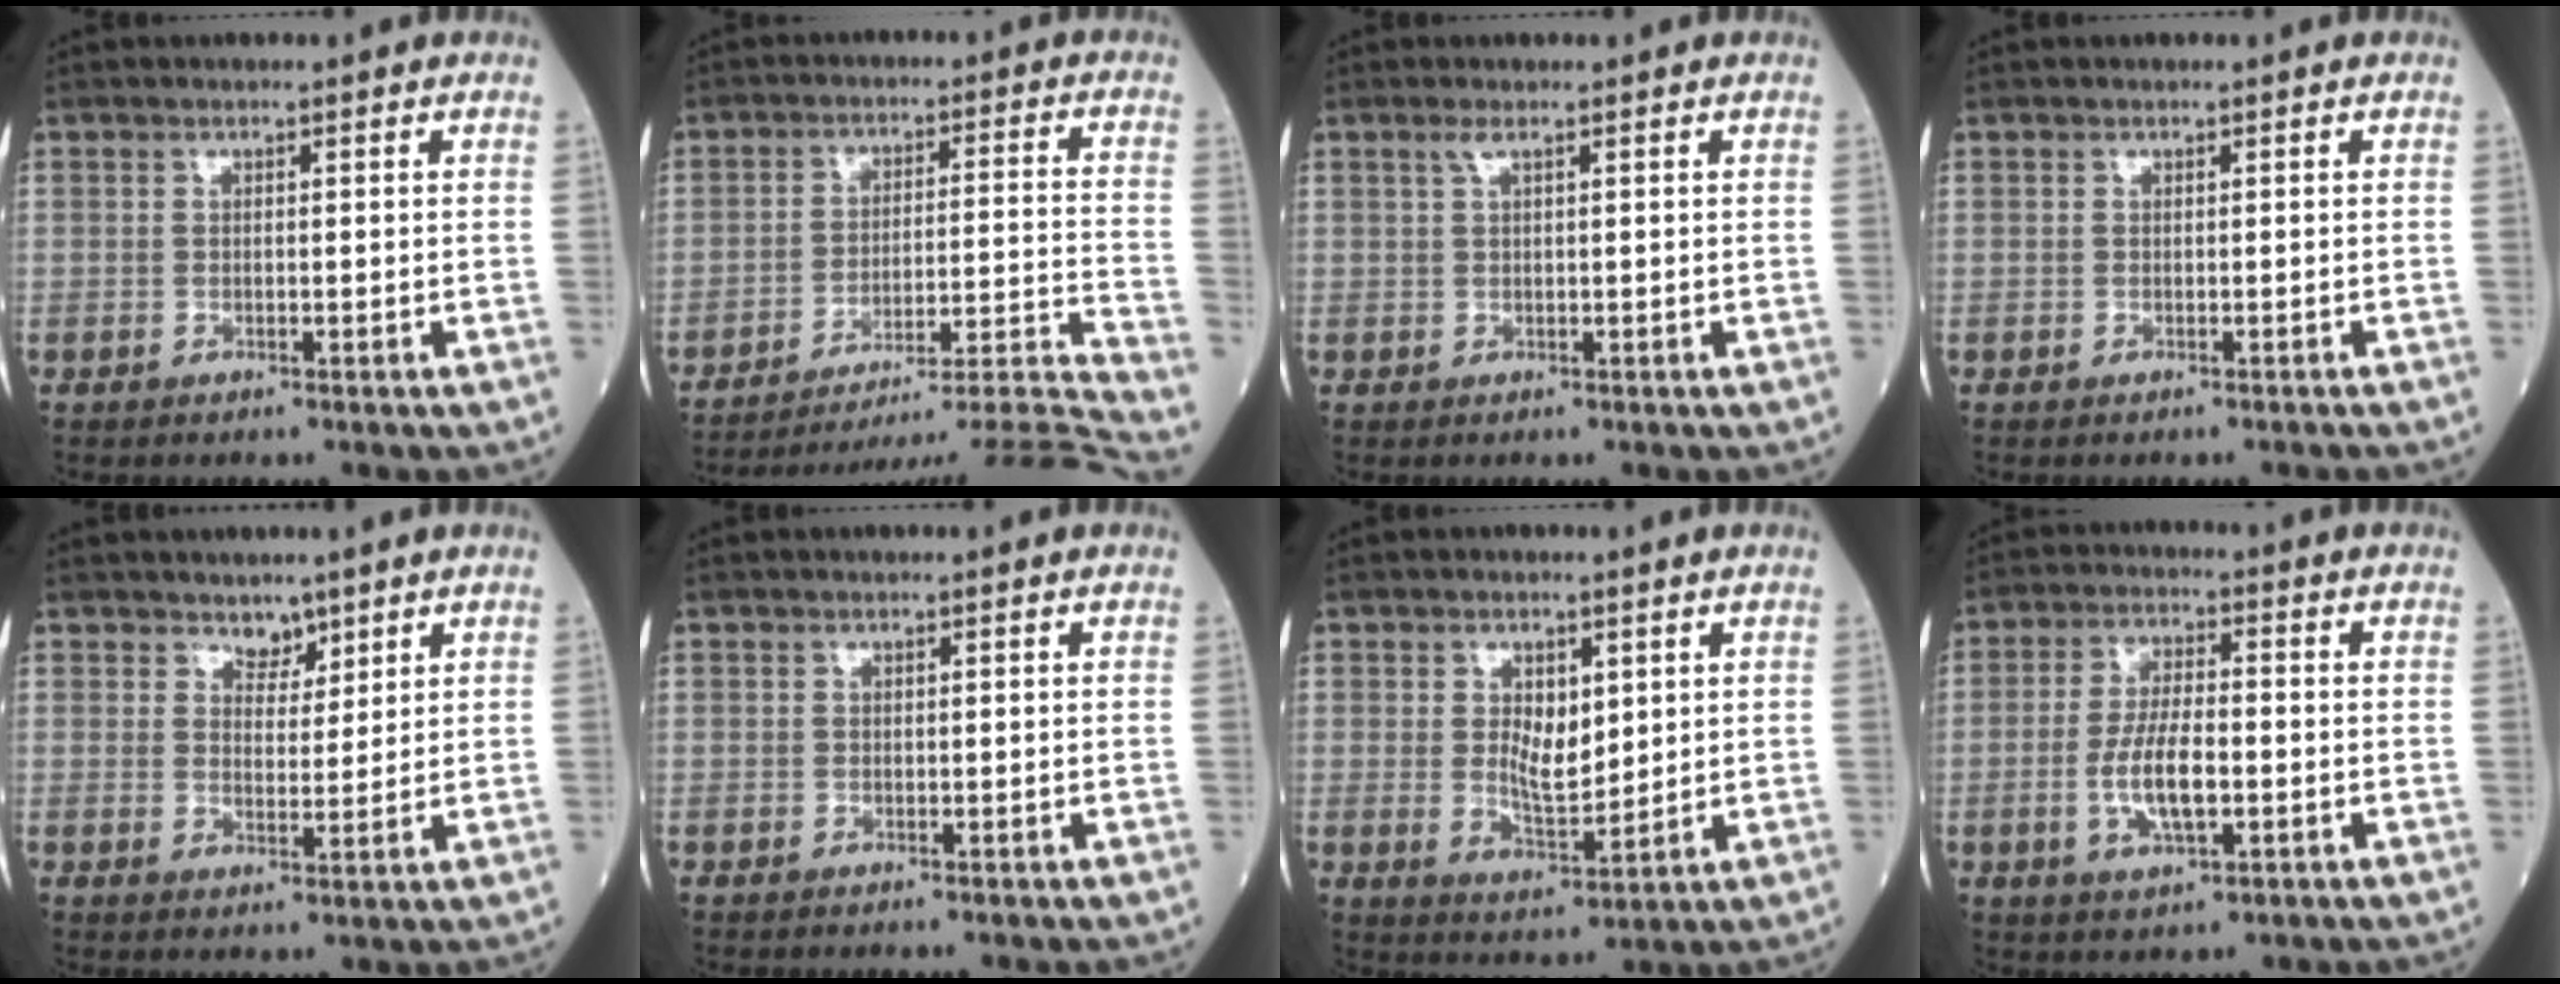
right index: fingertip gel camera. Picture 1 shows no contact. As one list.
[{"total": 22.5, "force": [-21.0, -3.6, 7.3], "torque": [-0.051, -0.011, -0.285]}, {"total": 1.1, "force": [0.6, 0.0, 0.9], "torque": [-0.026, 0.009, 0.013]}, {"total": 1.2, "force": [-1.2, -0.1, 0.2], "torque": [0.003, -0.002, -0.016]}, {"total": 2.8, "force": [2.3, 1.5, 0.6], "torque": [-0.002, -0.004, 0.037]}, {"total": 0.0}, {"total": 5.6, "force": [1.3, 2.6, 4.8], "torque": [-0.084, -0.004, 0.029]}, {"total": 8.0, "force": [-1.8, 2.5, 7.4], "torque": [-0.153, 0.001, -0.032]}]